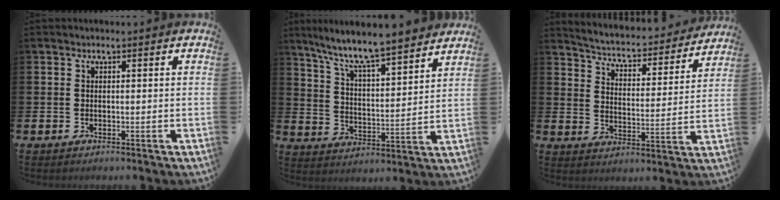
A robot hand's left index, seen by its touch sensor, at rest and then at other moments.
{"total": 8.9, "force": [8.3, 0.5, 3.1], "torque": [-0.097, -0.060, 0.142]}
{"total": 4.5, "force": [4.2, 1.0, 1.0], "torque": [-0.044, -0.041, 0.063]}